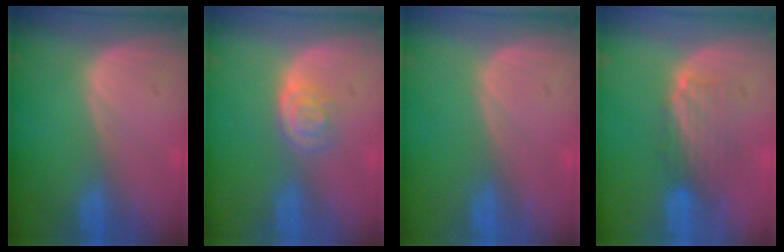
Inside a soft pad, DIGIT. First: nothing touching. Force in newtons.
{"total": 3.3, "press": 3.3, "slide": 0.3}
{"total": 0.0}
{"total": 5.1, "press": 4.4, "slide": 2.6}